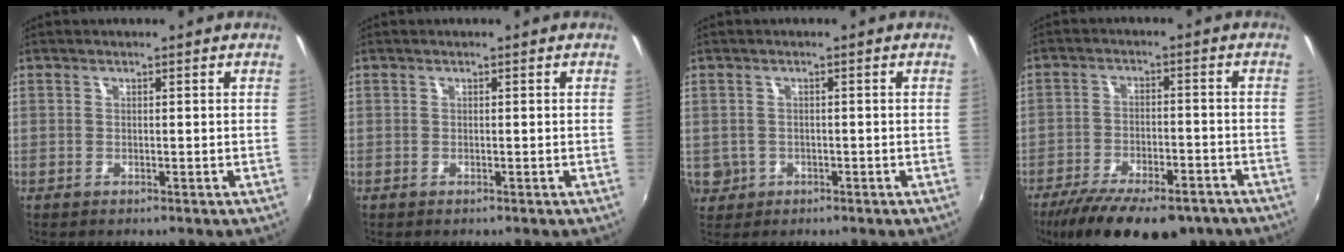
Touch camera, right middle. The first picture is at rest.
{"total": 0.0}
{"total": 4.9, "force": [-1.0, 4.5, 1.5], "torque": [-0.045, -0.002, -0.005]}
{"total": 19.2, "force": [-14.2, 7.1, 10.9], "torque": [-0.210, -0.039, -0.207]}